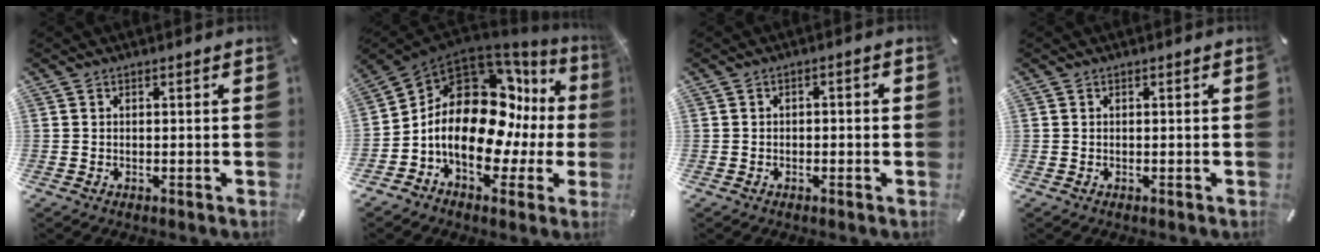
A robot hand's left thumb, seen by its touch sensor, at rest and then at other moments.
{"total": 19.5, "force": [-0.3, 12.9, 14.6], "torque": [-0.266, -0.033, -0.012]}
{"total": 1.6, "force": [-1.1, 0.8, 0.9], "torque": [-0.016, 0.007, -0.022]}
{"total": 0.0}